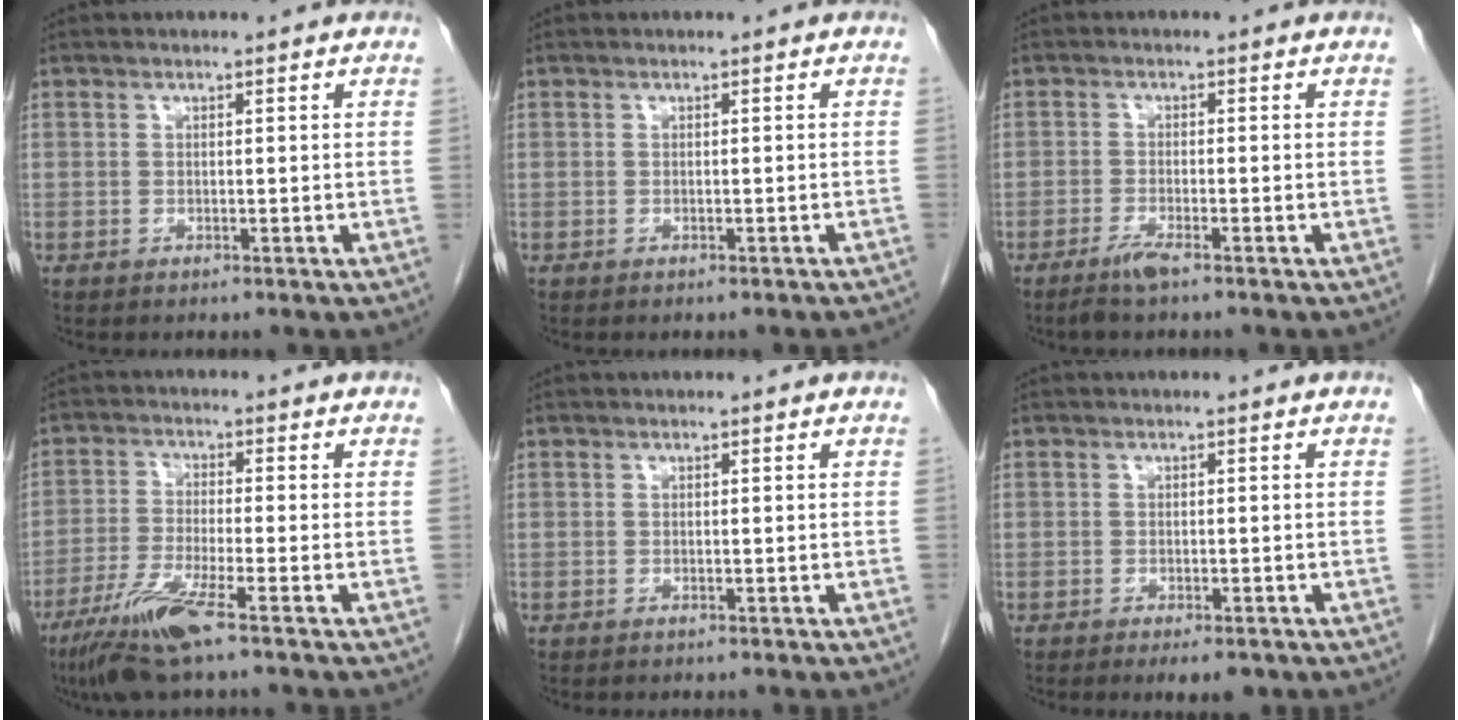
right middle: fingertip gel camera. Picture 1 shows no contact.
{"total": 2.9, "force": [-2.7, 0.1, 0.9], "torque": [-0.011, -0.010, -0.031]}
{"total": 2.4, "force": [-1.9, -0.1, 1.6], "torque": [-0.038, -0.004, -0.039]}
{"total": 8.4, "force": [-5.2, -0.1, 6.6], "torque": [-0.134, -0.027, -0.101]}
{"total": 0.0}
{"total": 3.1, "force": [-2.0, 1.1, 2.0], "torque": [-0.022, -0.003, -0.022]}